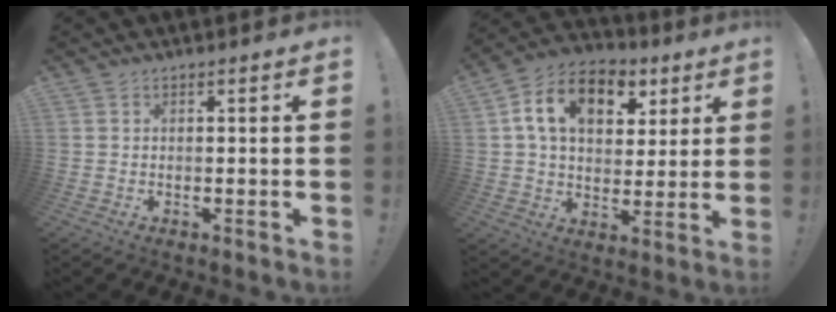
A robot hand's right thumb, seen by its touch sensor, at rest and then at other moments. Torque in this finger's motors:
{"motor_torque": [1.79, 1.79, 0.72, 0.24, 0.11]}